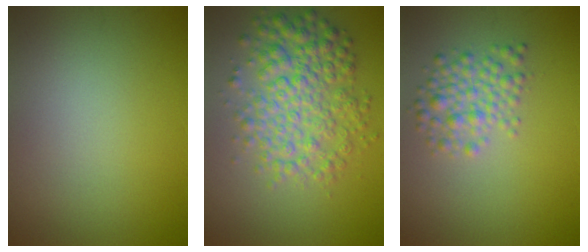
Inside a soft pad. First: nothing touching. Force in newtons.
{"total": 5.9, "press": 5.9, "slide": 0.0}
{"total": 3.1, "press": 3.1, "slide": 0.1}